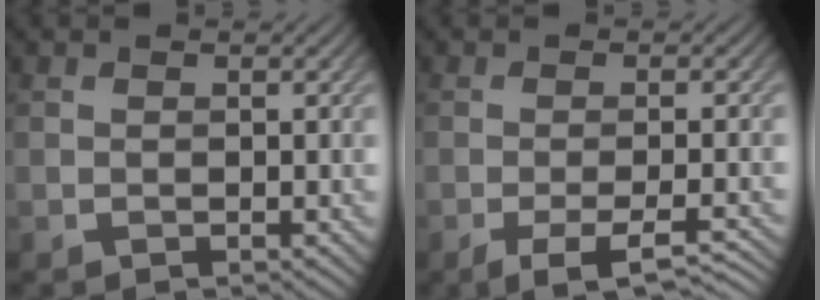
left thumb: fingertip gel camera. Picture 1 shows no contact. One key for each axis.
{"total": 5.8, "fx": -3.2, "fy": 1.4, "fz": 4.7, "tx": -0.068, "ty": 0.000, "tz": -0.046}